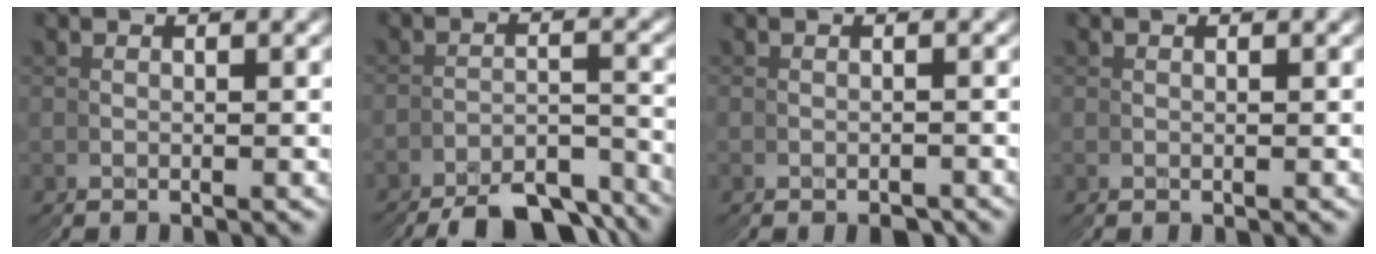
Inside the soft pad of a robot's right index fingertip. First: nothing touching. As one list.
[{"total": 7.5, "force": [-6.9, 1.3, 2.5], "torque": [-0.022, -0.002, -0.110]}, {"total": 1.5, "force": [-1.3, 0.7, 0.4], "torque": [-0.002, -0.006, -0.019]}, {"total": 0.0}]